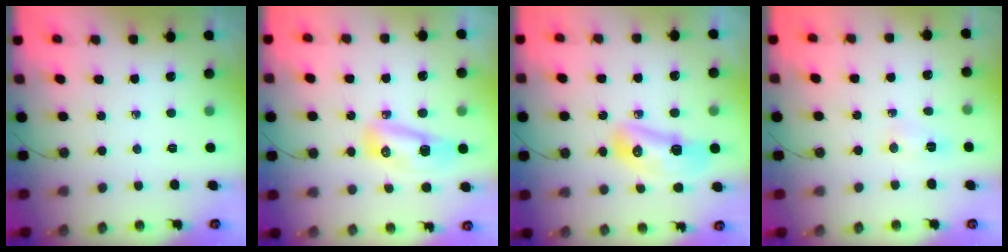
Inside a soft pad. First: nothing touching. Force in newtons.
{"total": 9.5, "press": 9.5, "slide": 1.3}
{"total": 10.5, "press": 10.5, "slide": 1.1}
{"total": 4.2, "press": 4.1, "slide": 0.5}